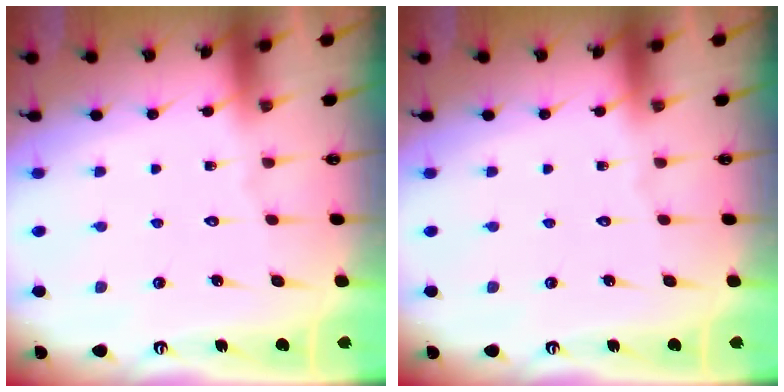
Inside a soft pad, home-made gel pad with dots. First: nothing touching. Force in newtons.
{"total": 0.0}